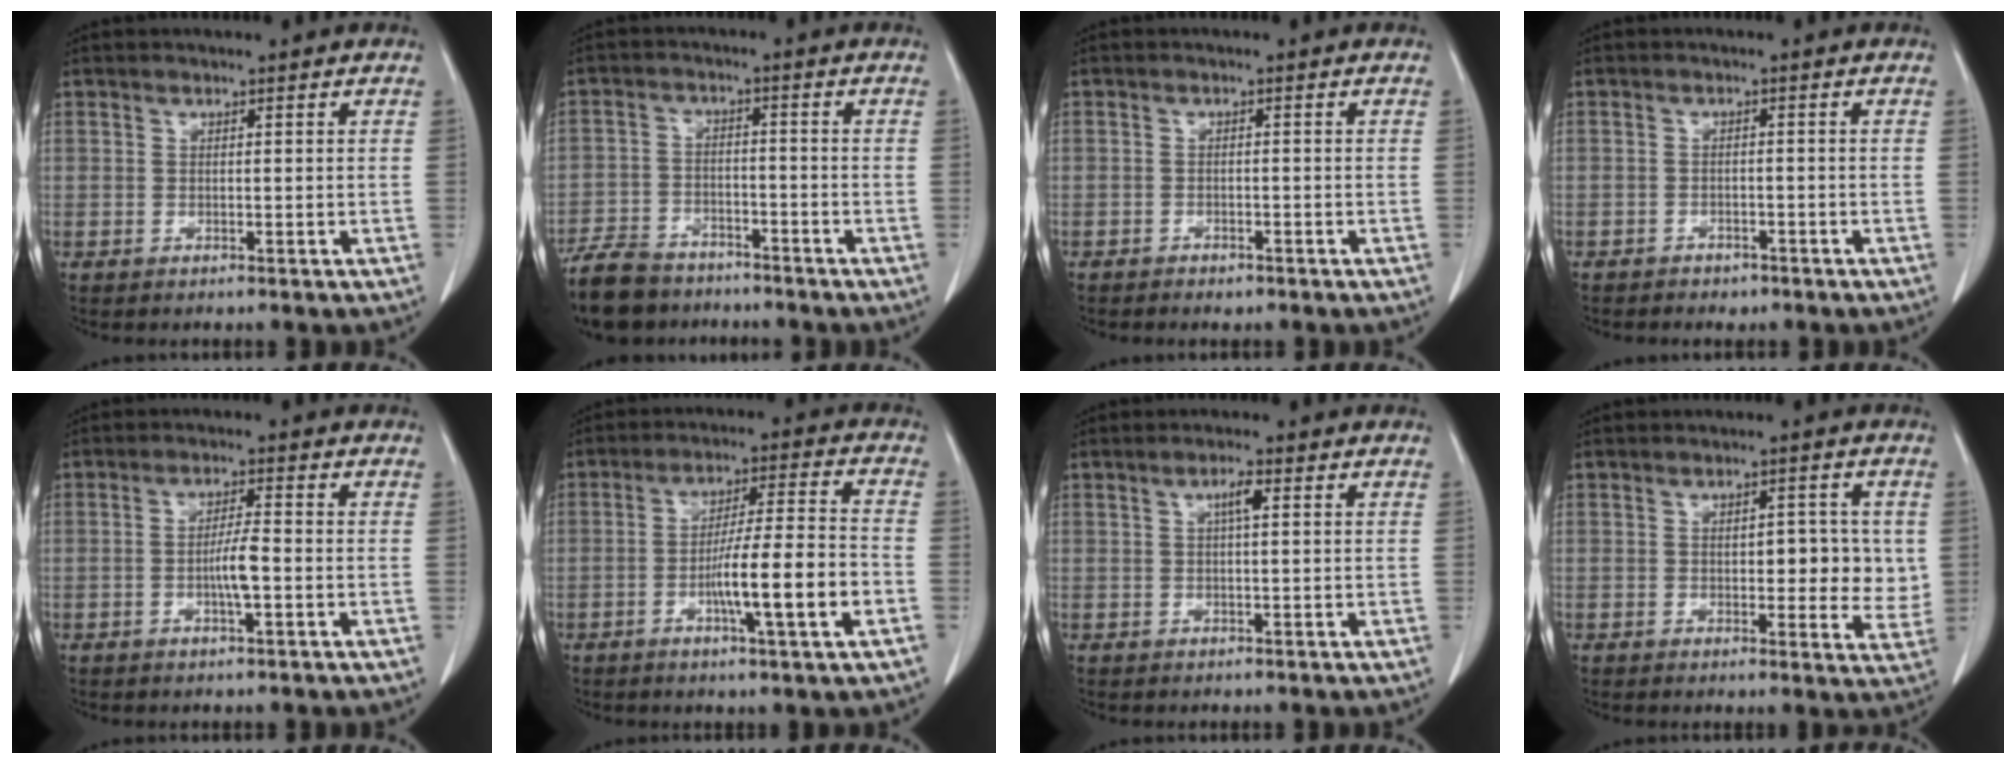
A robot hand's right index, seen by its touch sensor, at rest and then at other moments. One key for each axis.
{"total": 10.4, "fx": -8.6, "fy": 4.7, "fz": 3.5, "tx": -0.069, "ty": -0.011, "tz": -0.144}
{"total": 1.8, "fx": -1.4, "fy": 1.0, "fz": 0.6, "tx": -0.009, "ty": 0.003, "tz": -0.017}
{"total": 2.9, "fx": -2.3, "fy": 1.6, "fz": 0.7, "tx": -0.014, "ty": 0.004, "tz": -0.026}
{"total": 4.2, "fx": -1.0, "fy": 0.4, "fz": 4.1, "tx": -0.077, "ty": -0.001, "tz": -0.018}
{"total": 11.8, "fx": -3.8, "fy": 0.1, "fz": 11.2, "tx": -0.184, "ty": 0.000, "tz": -0.063}
{"total": 2.3, "fx": 0.7, "fy": 0.3, "fz": 2.2, "tx": -0.039, "ty": 0.004, "tz": 0.011}
{"total": 7.5, "fx": 0.7, "fy": 3.4, "fz": 6.6, "tx": -0.071, "ty": -0.001, "tz": 0.010}